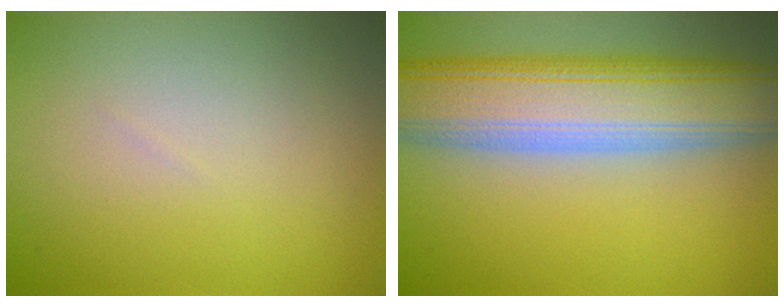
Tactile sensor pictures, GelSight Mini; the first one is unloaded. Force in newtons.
{"total": 10.6, "press": 10.6, "slide": 0.7}